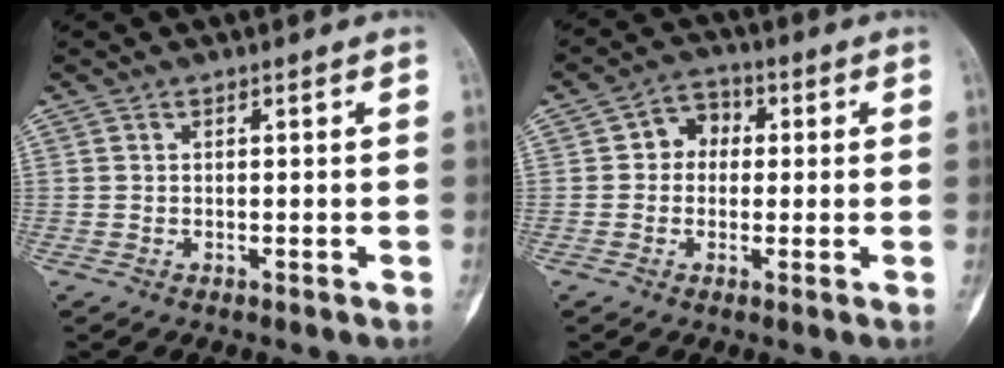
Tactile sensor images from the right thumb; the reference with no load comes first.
{"total": 5.8, "force": [0.6, 5.0, 2.9], "torque": [-0.011, 0.015, -0.002]}